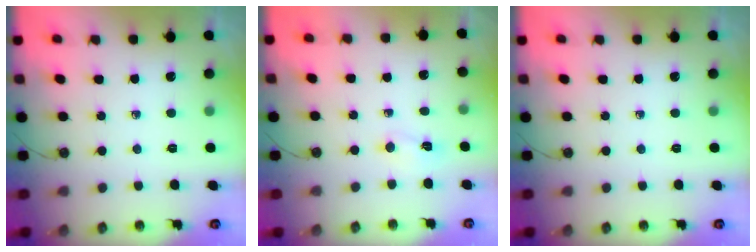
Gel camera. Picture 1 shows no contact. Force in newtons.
{"total": 2.7, "press": 2.7, "slide": 0.5}
{"total": 0.0}